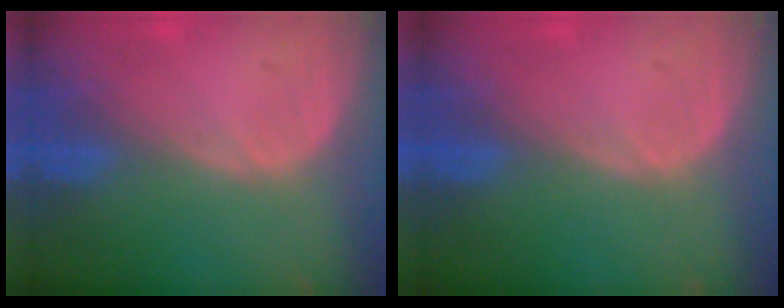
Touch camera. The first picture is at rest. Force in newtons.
{"total": 0.0}